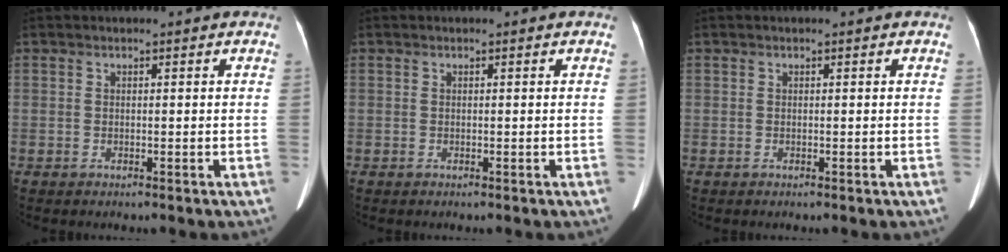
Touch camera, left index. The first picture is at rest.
{"total": 0.0}
{"total": 0.0}